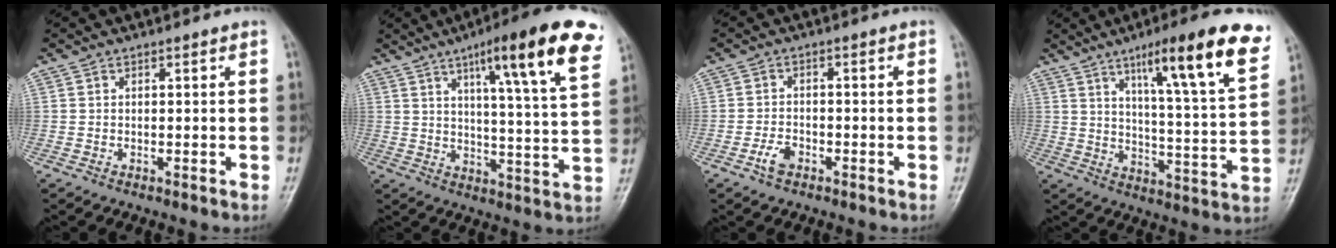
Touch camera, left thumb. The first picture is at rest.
{"total": 19.5, "force": [10.2, 2.6, 16.4], "torque": [-0.211, -0.031, 0.140]}
{"total": 3.0, "force": [-1.9, 1.6, 1.6], "torque": [-0.034, 0.010, -0.035]}
{"total": 19.4, "force": [10.8, 2.7, 15.9], "torque": [-0.208, -0.042, 0.159]}